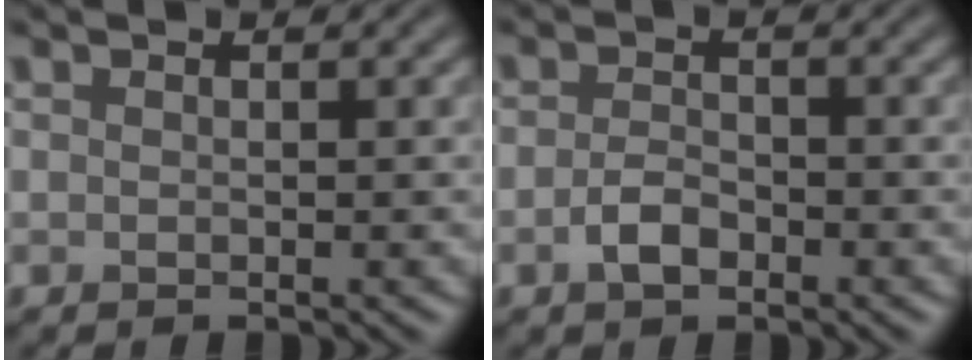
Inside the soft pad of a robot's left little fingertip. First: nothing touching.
{"total": 2.0, "force": [-1.1, 1.1, 1.3], "torque": [-0.028, 0.002, -0.025]}